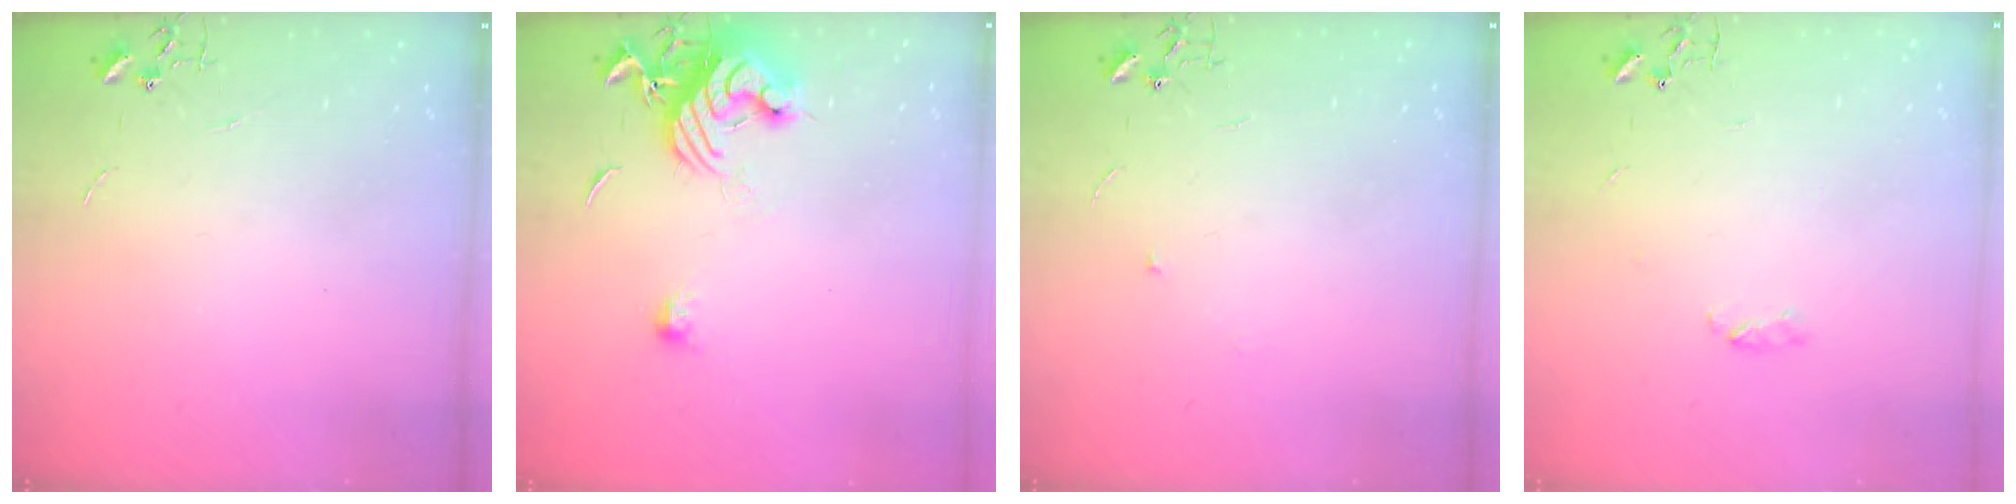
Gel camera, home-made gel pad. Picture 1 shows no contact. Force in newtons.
{"total": 11.8, "press": 11.8, "slide": 0.9}
{"total": 3.7, "press": 3.6, "slide": 0.6}
{"total": 4.1, "press": 3.9, "slide": 1.2}